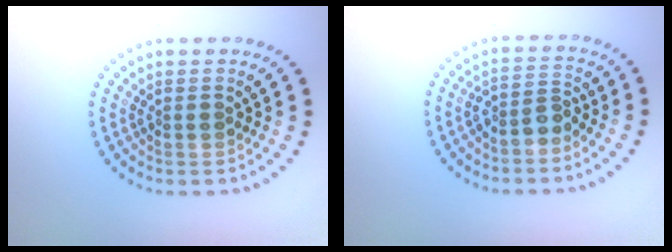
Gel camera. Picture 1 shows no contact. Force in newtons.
{"total": 2.2, "press": 1.7, "slide": 1.4}